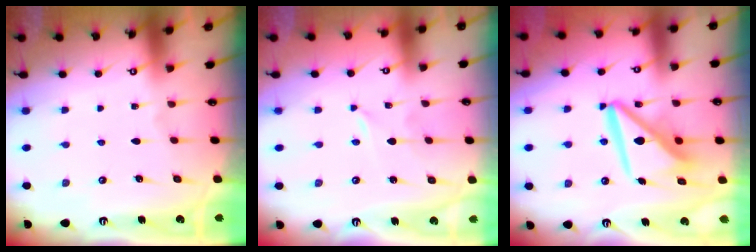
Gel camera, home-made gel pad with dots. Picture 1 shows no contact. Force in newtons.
{"total": 0.0}
{"total": 12.7, "press": 12.6, "slide": 1.4}